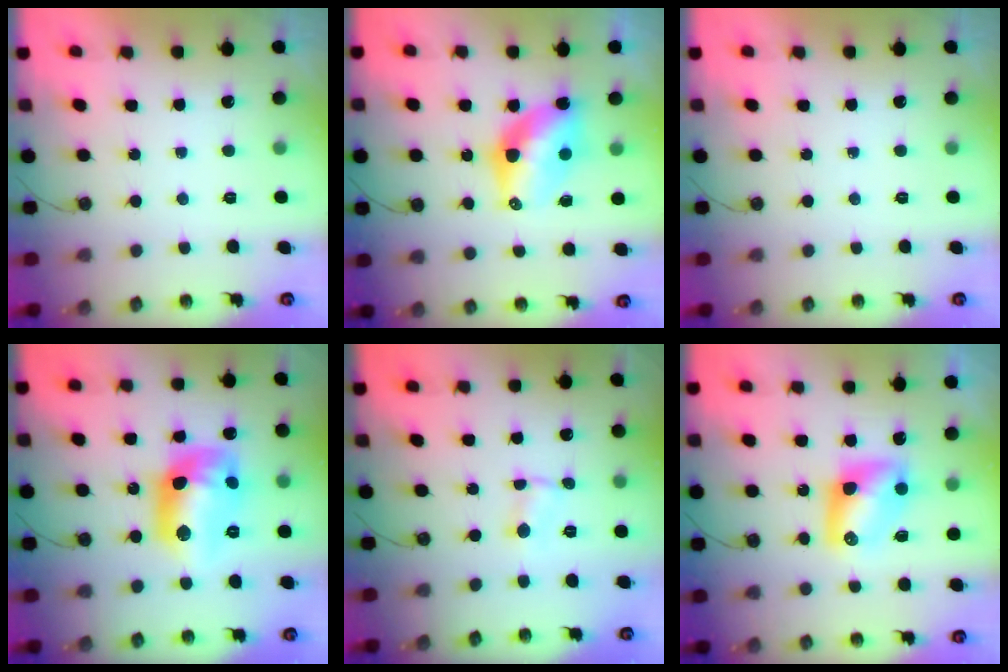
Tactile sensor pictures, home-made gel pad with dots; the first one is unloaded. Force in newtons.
{"total": 10.5, "press": 10.5, "slide": 1.0}
{"total": 0.0}
{"total": 14.6, "press": 14.6, "slide": 1.3}
{"total": 1.0, "press": 1.0, "slide": 0.1}
{"total": 9.3, "press": 9.3, "slide": 0.4}